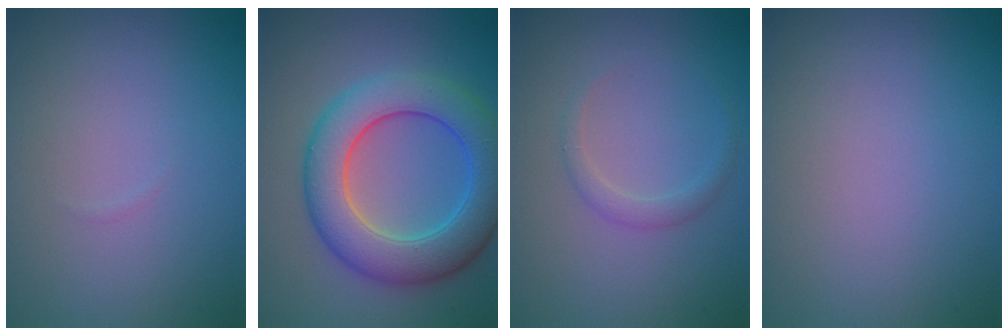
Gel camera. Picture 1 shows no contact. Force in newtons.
{"total": 8.1, "press": 8.1, "slide": 0.2}
{"total": 1.3, "press": 1.3, "slide": 0.0}
{"total": 0.0}